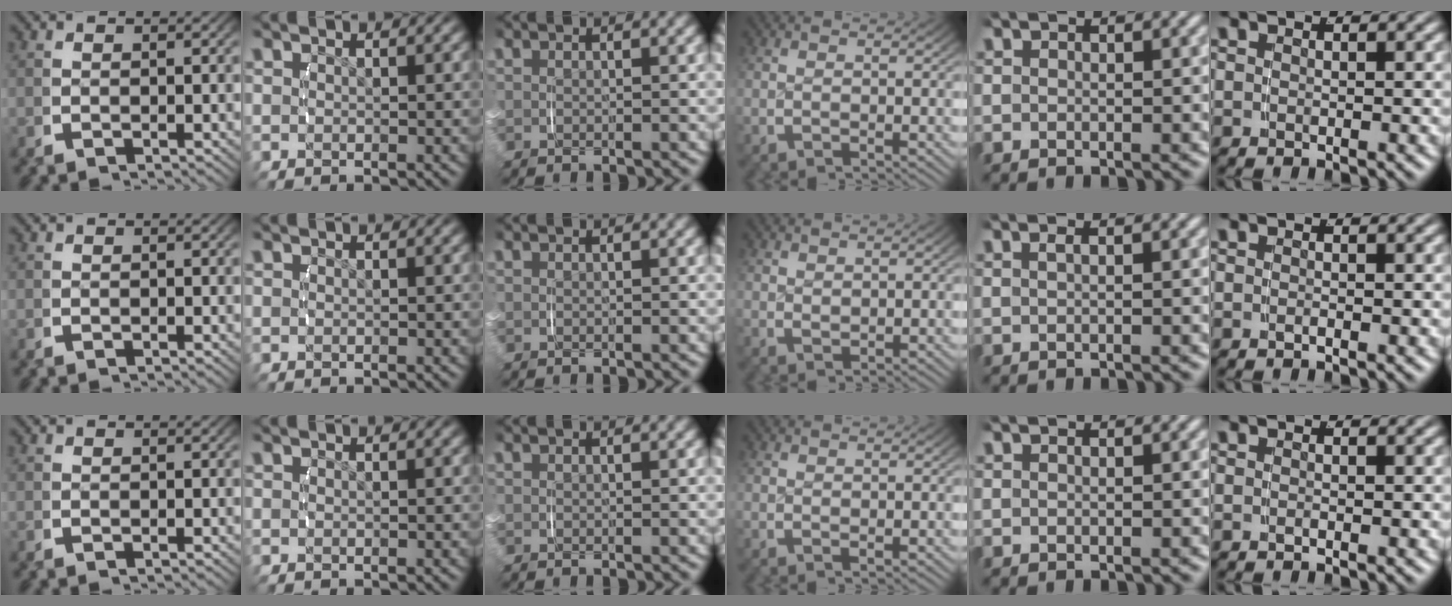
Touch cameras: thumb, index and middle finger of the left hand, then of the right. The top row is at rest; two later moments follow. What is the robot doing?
{"motion": "lift_and_place", "object": "small bumper sticker"}